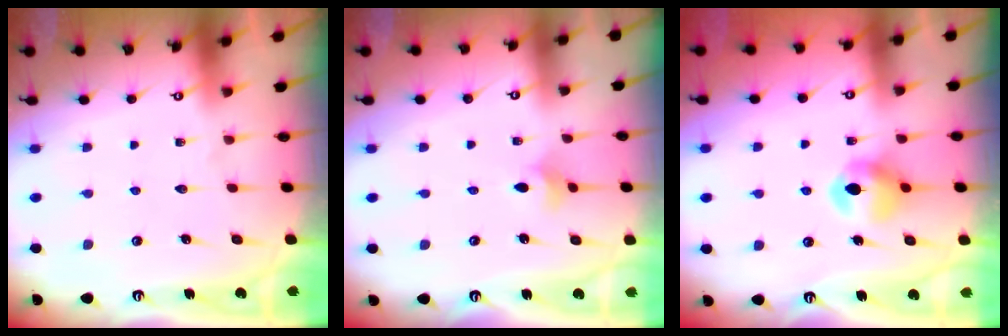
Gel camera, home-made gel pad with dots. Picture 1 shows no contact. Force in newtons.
{"total": 3.8, "press": 3.7, "slide": 1.0}
{"total": 7.9, "press": 7.8, "slide": 0.6}